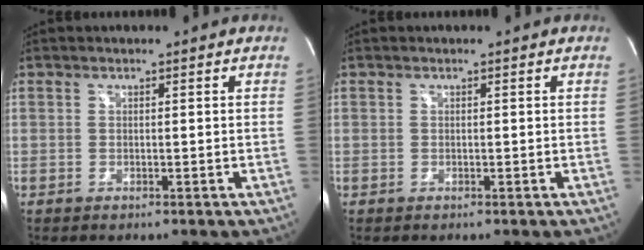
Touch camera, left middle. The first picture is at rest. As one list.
[{"total": 0.0}]